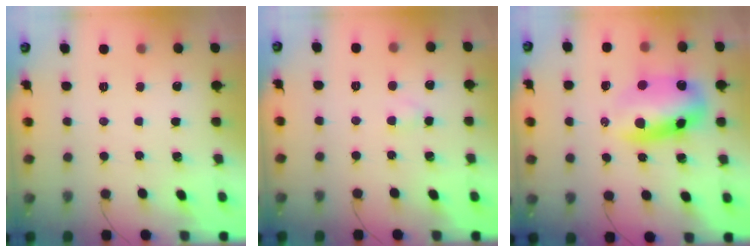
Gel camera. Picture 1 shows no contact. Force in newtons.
{"total": 1.5, "press": 1.3, "slide": 0.7}
{"total": 11.9, "press": 11.5, "slide": 3.2}